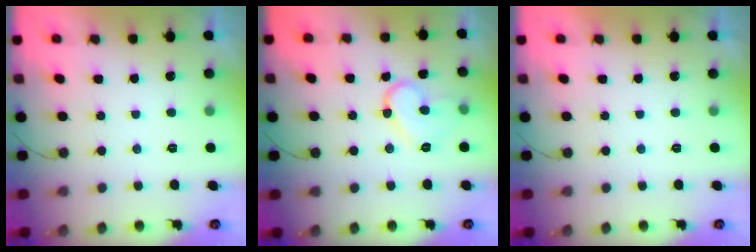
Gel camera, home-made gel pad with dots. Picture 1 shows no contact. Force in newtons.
{"total": 9.9, "press": 9.9, "slide": 0.2}
{"total": 1.7, "press": 1.7, "slide": 0.0}